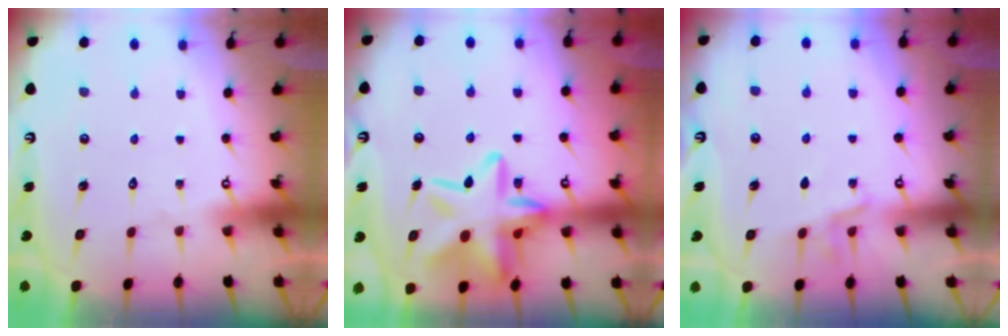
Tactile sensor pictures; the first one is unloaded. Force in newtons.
{"total": 20.7, "press": 20.6, "slide": 1.9}
{"total": 5.4, "press": 5.3, "slide": 0.8}